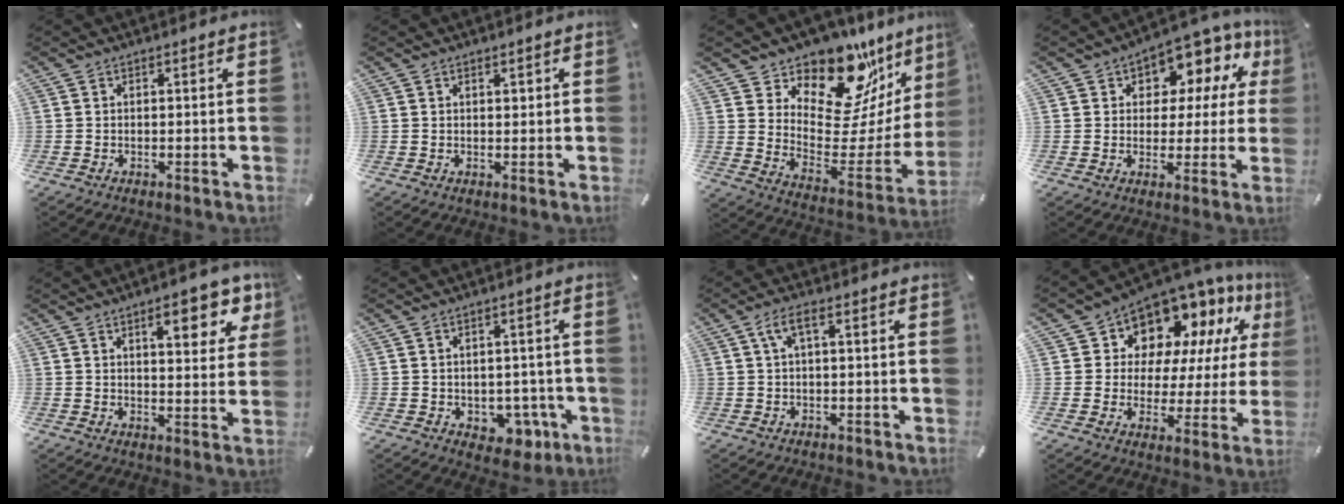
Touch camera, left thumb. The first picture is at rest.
{"total": 1.0, "force": [0.4, 0.7, 0.6], "torque": [-0.003, -0.001, 0.005]}
{"total": 17.2, "force": [13.8, 8.4, 5.9], "torque": [-0.074, -0.132, 0.231]}
{"total": 9.6, "force": [5.1, 6.5, 4.9], "torque": [-0.067, -0.044, 0.091]}
{"total": 11.6, "force": [6.1, 4.5, 8.9], "torque": [-0.107, -0.025, 0.095]}
{"total": 5.4, "force": [-0.8, 4.7, 2.7], "torque": [-0.021, -0.002, -0.013]}
{"total": 4.1, "force": [0.5, 1.2, 3.9], "torque": [-0.075, 0.010, 0.007]}
{"total": 12.6, "force": [9.8, 7.3, 2.7], "torque": [-0.052, -0.094, 0.176]}